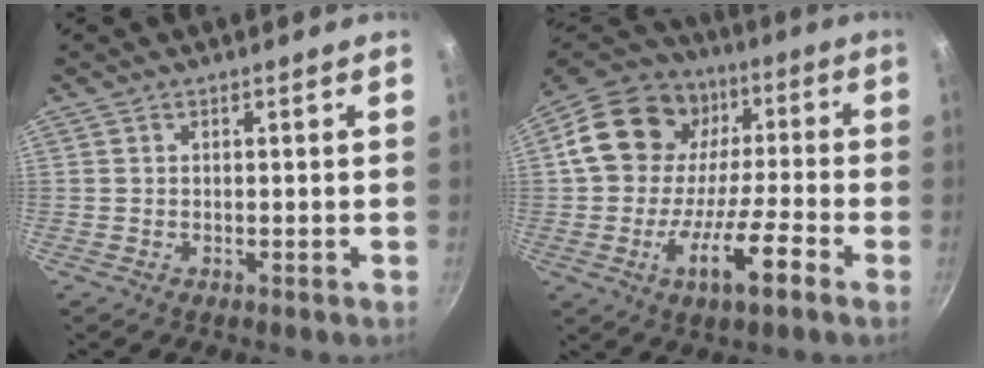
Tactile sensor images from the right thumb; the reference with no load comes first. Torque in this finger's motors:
{"motor_torque": [1.36, 3.64, 2.06, -0.63, 0.23]}